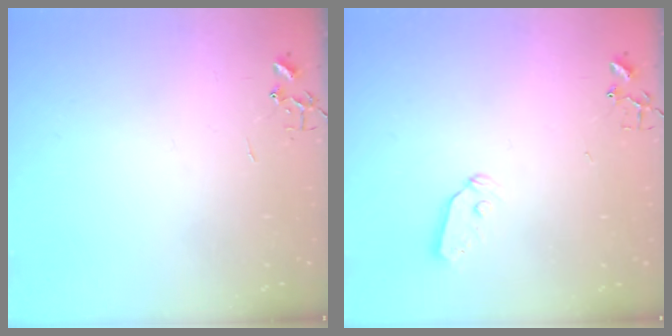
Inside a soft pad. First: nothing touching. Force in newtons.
{"total": 5.6, "press": 5.6, "slide": 0.3}